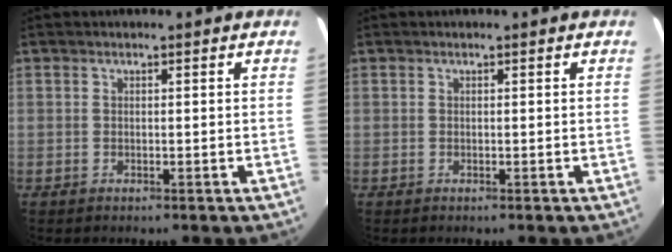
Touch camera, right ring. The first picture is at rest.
{"total": 0.0}